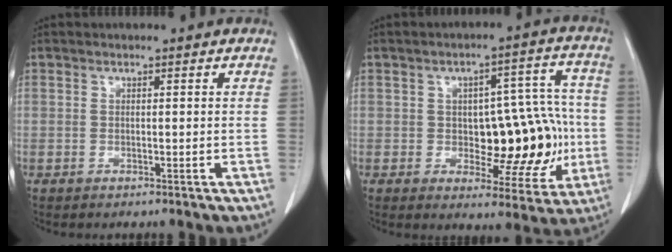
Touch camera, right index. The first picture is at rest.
{"total": 13.7, "force": [-1.7, 6.7, 11.9], "torque": [-0.135, 0.031, -0.009]}